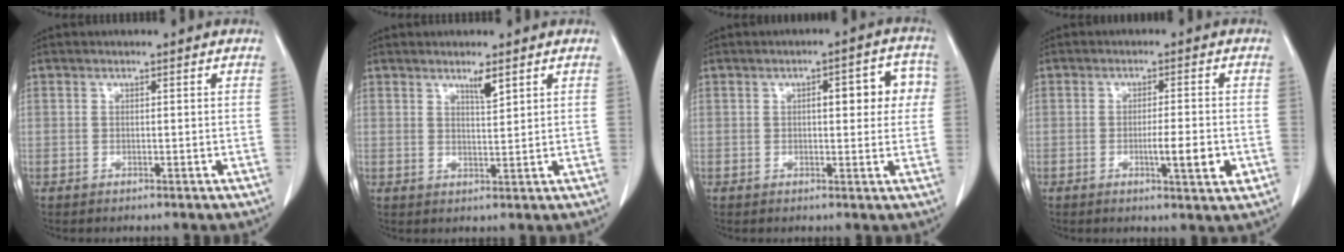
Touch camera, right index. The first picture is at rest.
{"total": 2.6, "force": [1.8, 0.1, 1.8], "torque": [-0.036, -0.005, 0.033]}
{"total": 7.1, "force": [1.3, 2.4, 6.5], "torque": [-0.077, 0.023, 0.013]}
{"total": 5.6, "force": [-1.5, 0.6, 5.3], "torque": [-0.084, -0.007, -0.020]}